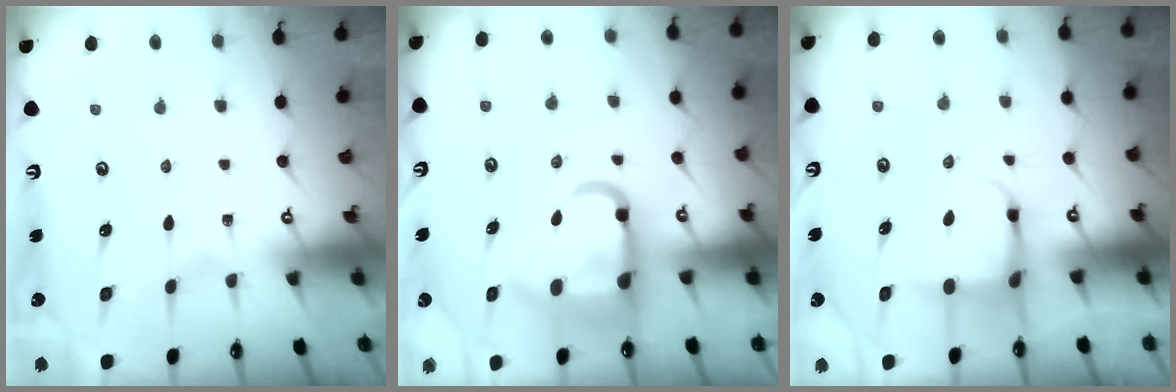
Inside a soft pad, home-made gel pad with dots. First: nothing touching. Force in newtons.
{"total": 12.0, "press": 11.9, "slide": 1.6}
{"total": 3.9, "press": 3.8, "slide": 0.6}